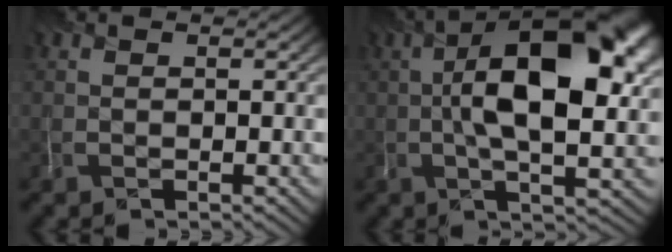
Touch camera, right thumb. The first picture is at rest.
{"total": 17.3, "force": [1.9, 7.7, 15.3], "torque": [-0.239, 0.022, 0.019]}